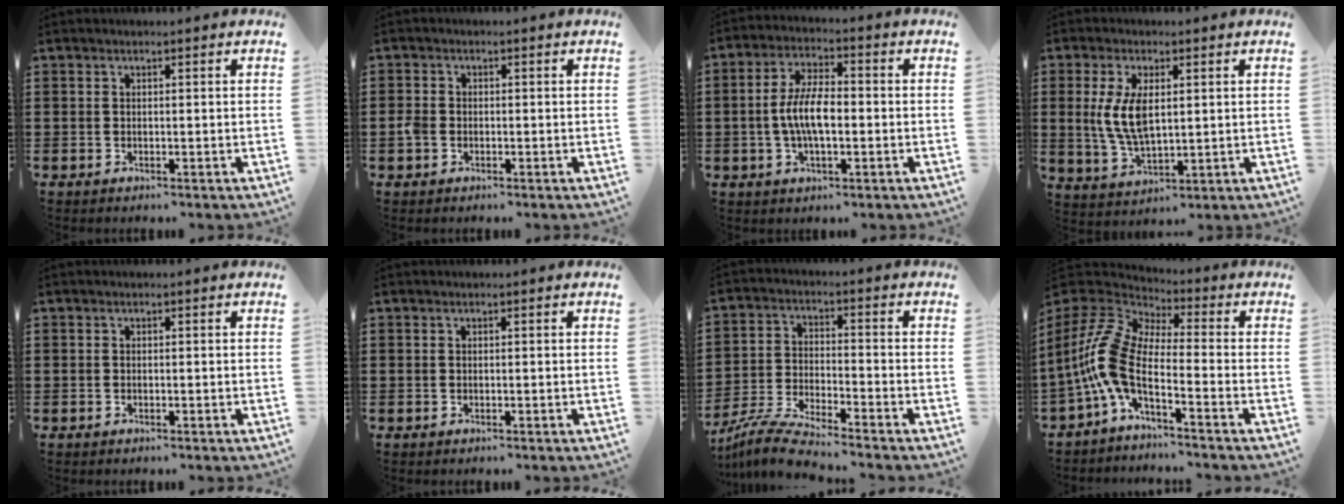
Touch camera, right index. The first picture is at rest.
{"total": 2.2, "force": [-0.7, 1.6, 1.3], "torque": [-0.042, -0.004, -0.018]}
{"total": 7.2, "force": [-1.0, 2.9, 6.5], "torque": [-0.142, -0.001, -0.025]}
{"total": 7.4, "force": [1.0, 3.5, 6.5], "torque": [-0.147, 0.002, 0.013]}
{"total": 0.0}
{"total": 0.0}
{"total": 6.5, "force": [-6.3, -0.5, 1.7], "torque": [-0.050, -0.011, -0.126]}
{"total": 8.7, "force": [-2.4, 3.3, 7.6], "torque": [-0.217, -0.028, -0.064]}